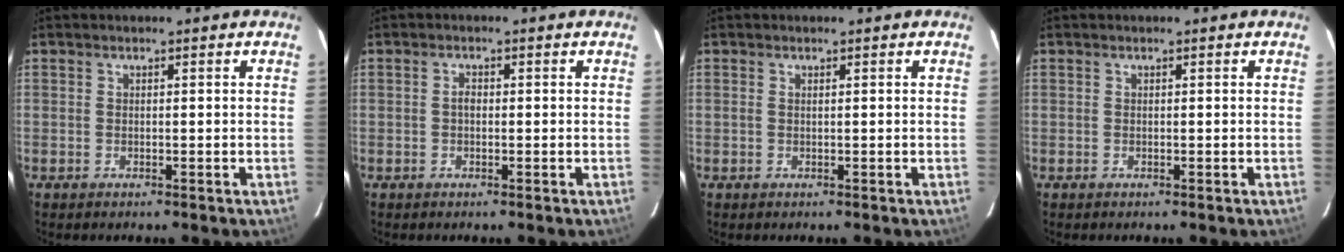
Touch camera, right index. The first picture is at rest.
{"total": 1.1, "force": [-0.2, 0.7, 0.8], "torque": [-0.014, 0.006, -0.004]}
{"total": 0.0}
{"total": 0.0}